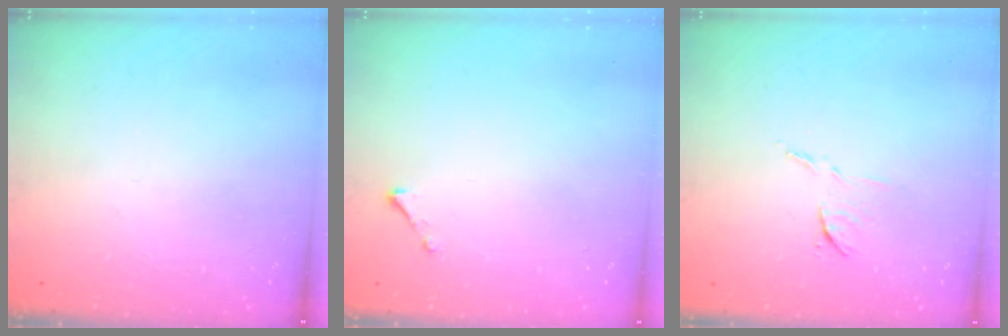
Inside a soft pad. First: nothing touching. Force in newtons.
{"total": 2.5, "press": 2.5, "slide": 0.3}
{"total": 6.9, "press": 6.9, "slide": 0.4}